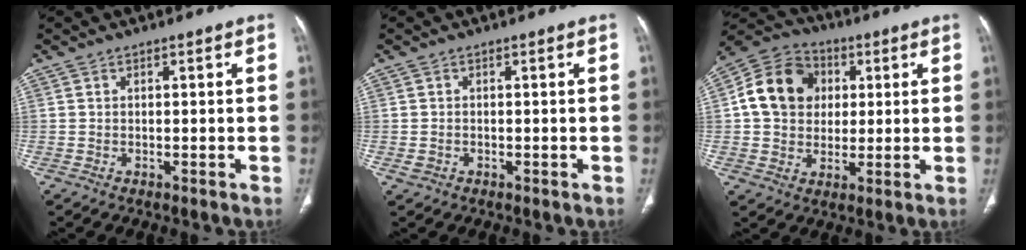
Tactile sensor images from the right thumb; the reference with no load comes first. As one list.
[{"total": 1.2, "force": [-0.4, 1.0, 0.4], "torque": [-0.010, 0.005, -0.005]}, {"total": 13.7, "force": [2.2, 11.4, 7.3], "torque": [-0.113, 0.011, 0.031]}]